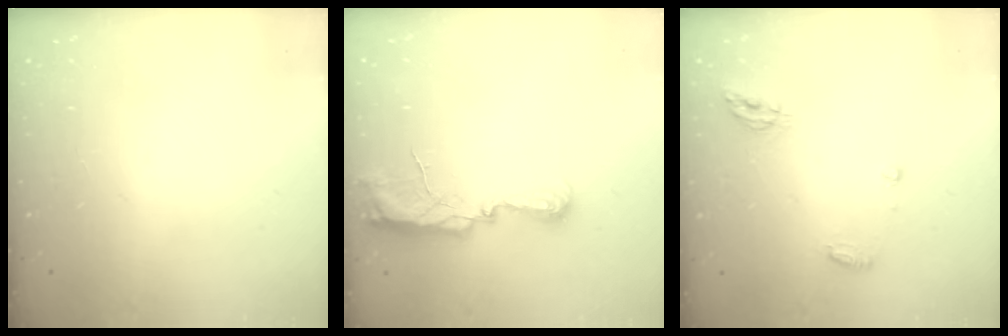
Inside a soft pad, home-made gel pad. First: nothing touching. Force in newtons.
{"total": 8.9, "press": 8.2, "slide": 3.4}
{"total": 5.8, "press": 5.8, "slide": 0.6}